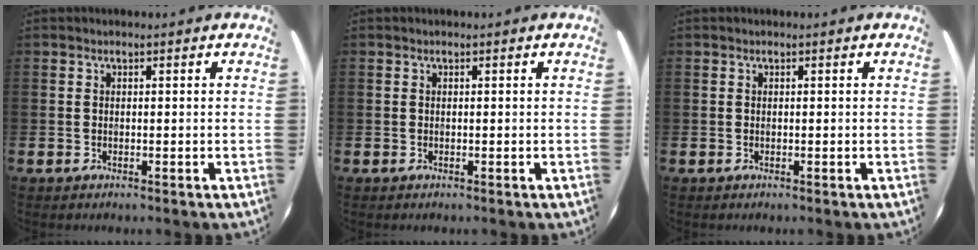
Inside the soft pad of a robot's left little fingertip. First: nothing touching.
{"total": 0.0}
{"total": 0.0}